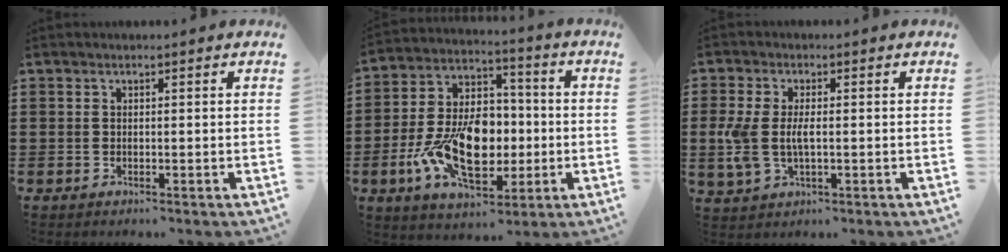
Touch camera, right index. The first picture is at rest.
{"total": 13.6, "force": [-3.0, 8.2, 10.4], "torque": [-0.220, 0.004, -0.053]}
{"total": 5.2, "force": [-0.2, 2.6, 4.5], "torque": [-0.116, -0.003, -0.011]}